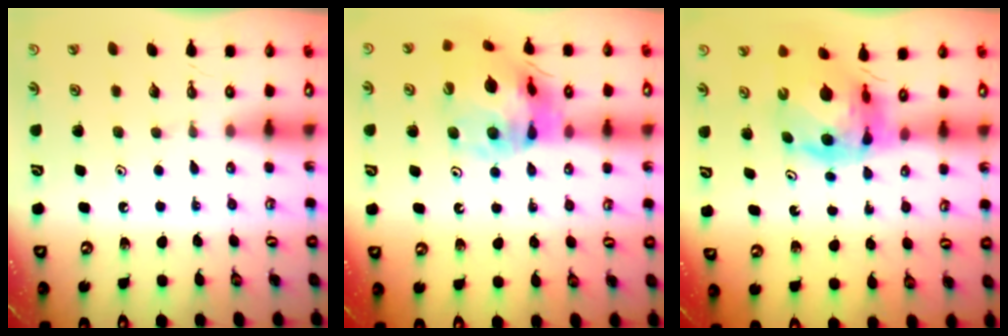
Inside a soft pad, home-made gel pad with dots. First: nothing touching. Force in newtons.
{"total": 19.2, "press": 19.1, "slide": 2.2}
{"total": 11.1, "press": 11.1, "slide": 1.2}